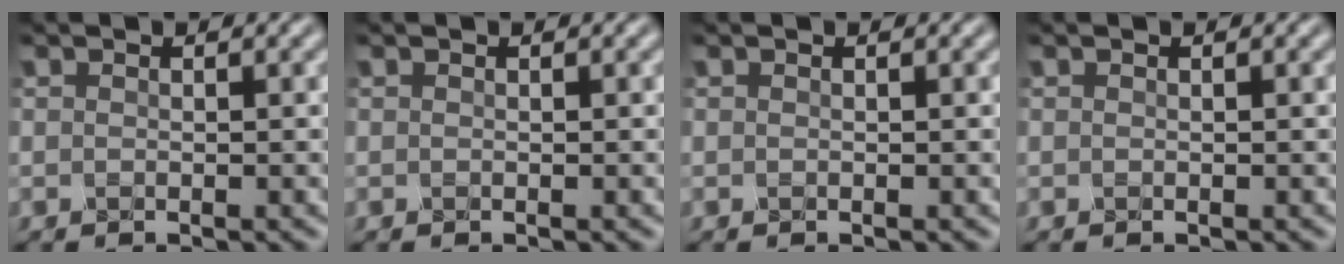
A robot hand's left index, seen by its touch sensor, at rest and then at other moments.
{"total": 0.0}
{"total": 0.0}
{"total": 0.0}